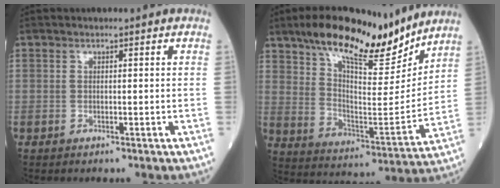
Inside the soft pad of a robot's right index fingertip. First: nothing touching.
{"total": 18.4, "force": [14.2, 4.2, 10.8], "torque": [-0.183, -0.008, 0.245]}